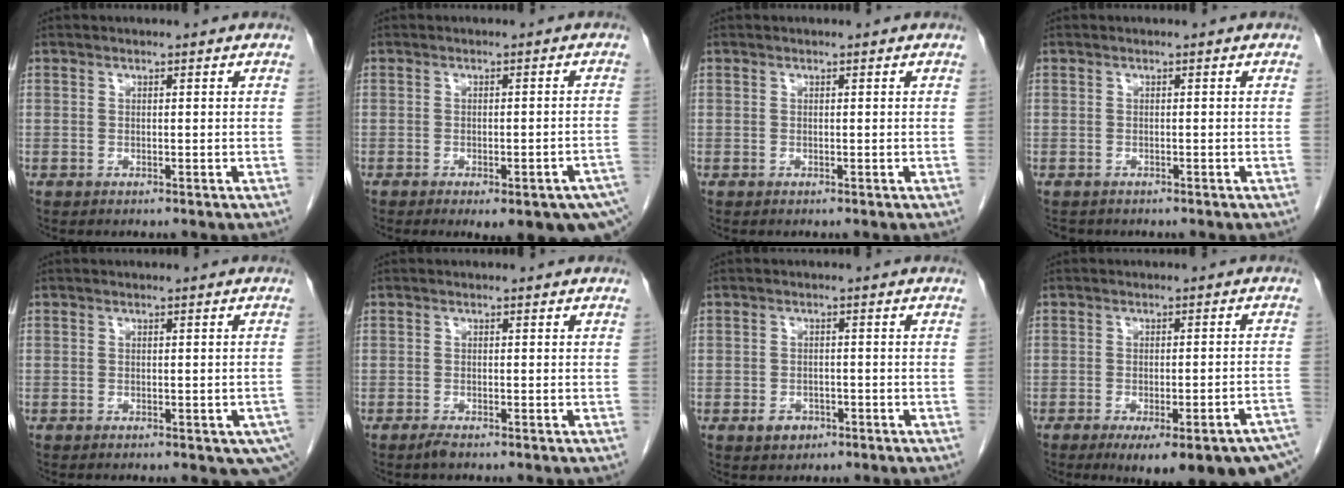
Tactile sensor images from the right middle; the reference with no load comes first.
{"total": 13.1, "force": [-8.8, 3.6, 8.9], "torque": [-0.074, 0.000, -0.101]}
{"total": 0.0}
{"total": 1.7, "force": [-1.4, 0.8, 0.3], "torque": [-0.012, -0.002, -0.019]}
{"total": 6.8, "force": [-4.1, 2.6, 4.8], "torque": [-0.043, -0.007, -0.055]}
{"total": 1.1, "force": [-0.9, 0.1, 0.6], "torque": [-0.020, -0.003, -0.018]}
{"total": 2.6, "force": [-1.5, 1.8, 1.1], "torque": [-0.017, 0.004, -0.016]}
{"total": 18.0, "force": [-13.2, 2.6, 12.0], "torque": [-0.093, -0.005, -0.159]}